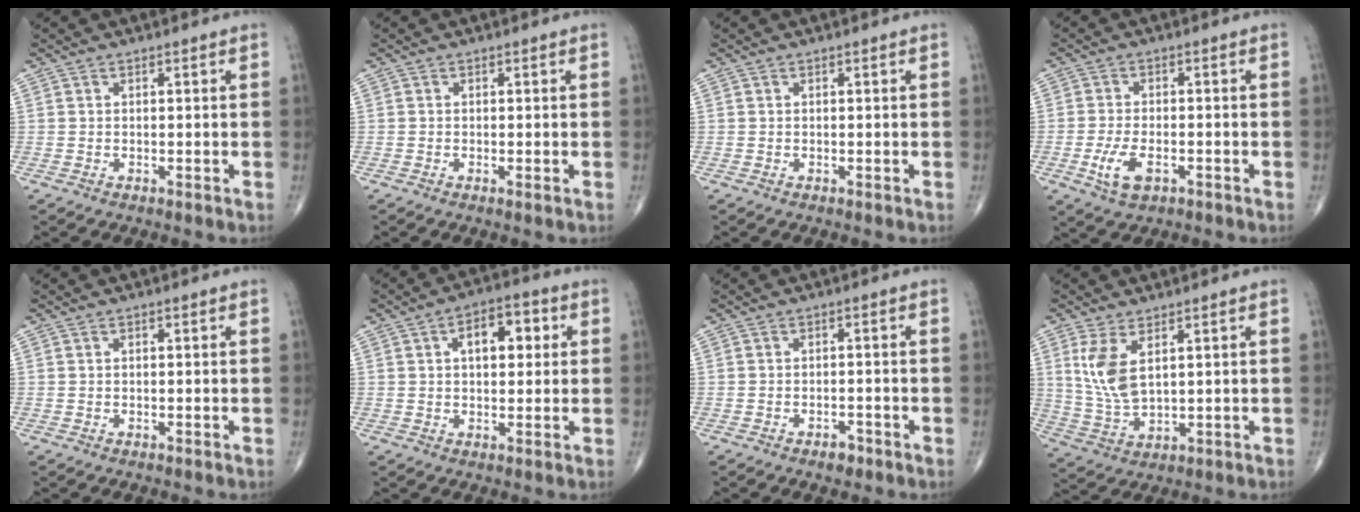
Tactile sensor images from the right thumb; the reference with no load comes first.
{"total": 0.5, "force": [-0.1, 0.1, 0.5], "torque": [-0.015, -0.003, -0.005]}
{"total": 0.0}
{"total": 5.8, "force": [-2.2, 2.9, 4.5], "torque": [-0.091, 0.003, -0.037]}
{"total": 0.0}
{"total": 8.6, "force": [2.2, 4.8, 6.8], "torque": [-0.071, 0.012, 0.028]}
{"total": 2.1, "force": [-1.4, 1.0, 1.1], "torque": [-0.018, 0.005, -0.022]}
{"total": 8.4, "force": [3.0, 3.9, 6.8], "torque": [-0.141, -0.015, 0.071]}